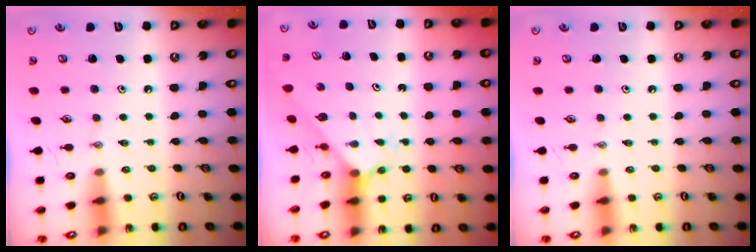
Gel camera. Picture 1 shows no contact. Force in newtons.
{"total": 2.3, "press": 2.3, "slide": 0.1}
{"total": 0.0}